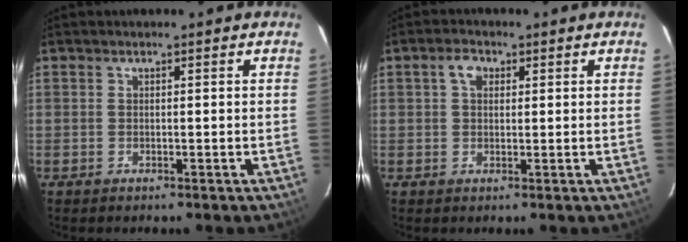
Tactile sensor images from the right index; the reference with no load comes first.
{"total": 3.0, "force": [1.0, 2.1, 1.9], "torque": [-0.032, 0.011, 0.017]}